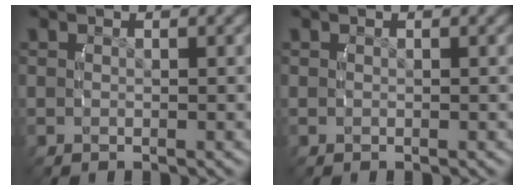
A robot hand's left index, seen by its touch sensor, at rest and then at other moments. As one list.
[{"total": 0.0}]